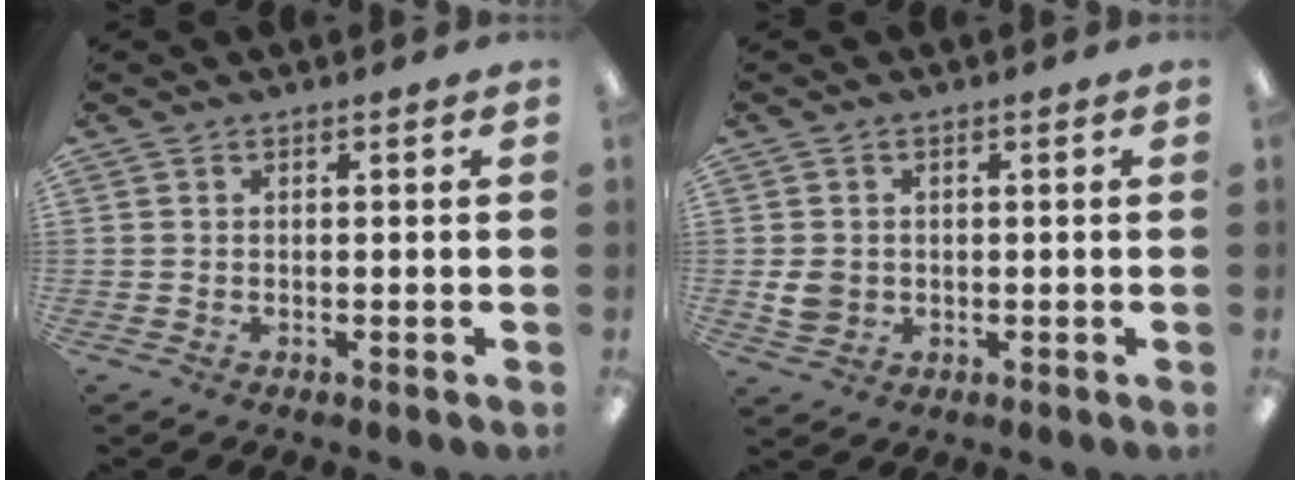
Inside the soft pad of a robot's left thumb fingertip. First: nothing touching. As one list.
[{"total": 4.1, "force": [0.0, 3.6, 1.9], "torque": [-0.025, -0.002, -0.001]}]